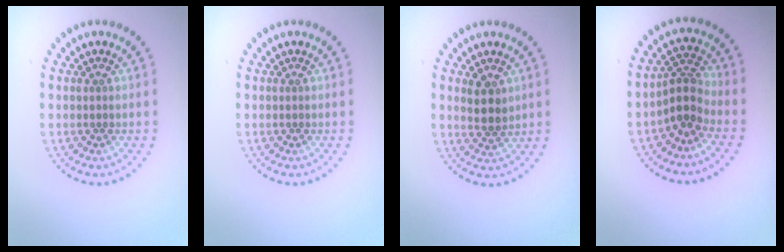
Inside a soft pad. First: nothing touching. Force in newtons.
{"total": 0.0}
{"total": 2.5, "press": 2.3, "slide": 1.0}
{"total": 3.0, "press": 2.3, "slide": 2.0}